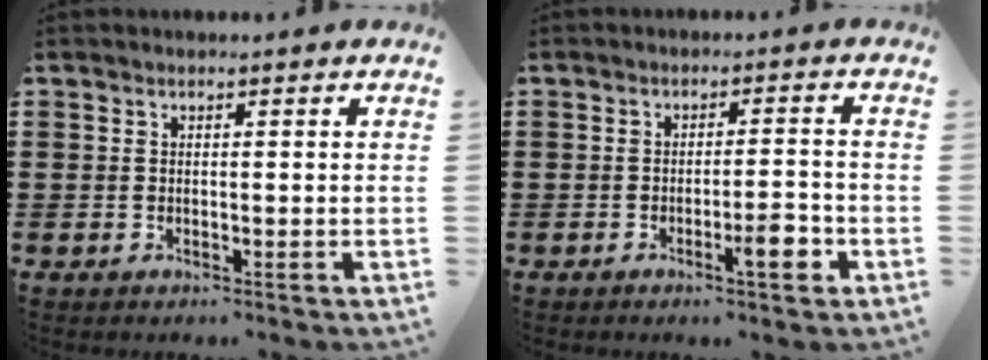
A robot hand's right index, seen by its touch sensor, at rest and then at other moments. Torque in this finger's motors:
{"motor_torque": [0.77, -0.58, 0.11, 0.10]}